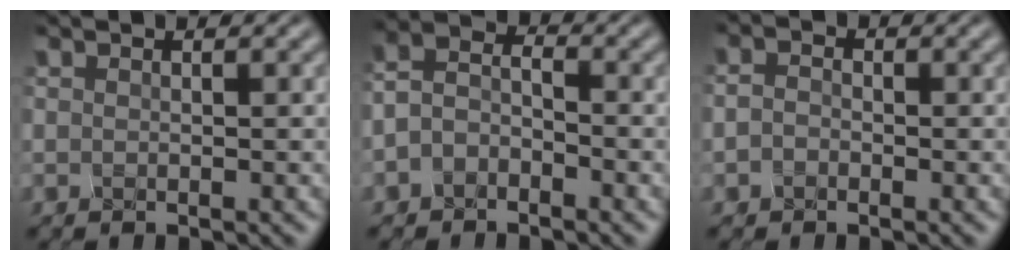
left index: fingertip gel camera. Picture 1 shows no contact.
{"total": 2.1, "force": [-1.9, 0.9, 0.4], "torque": [-0.021, 0.008, -0.039]}
{"total": 0.9, "force": [-0.5, 0.1, -0.6], "torque": [-0.003, 0.002, -0.004]}